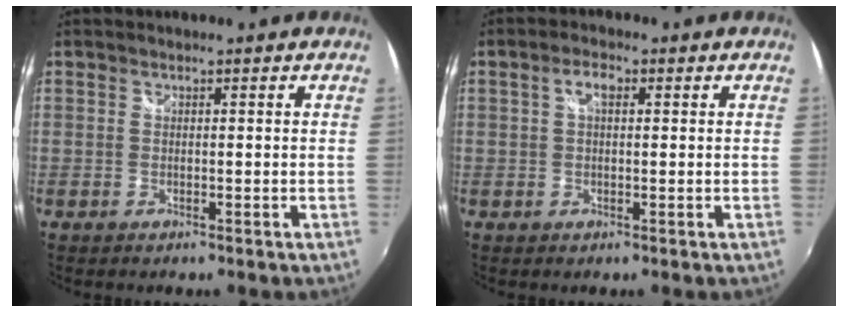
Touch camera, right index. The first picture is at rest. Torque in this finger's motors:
{"motor_torque": [0.26, 0.07, 0.21, 0.05]}